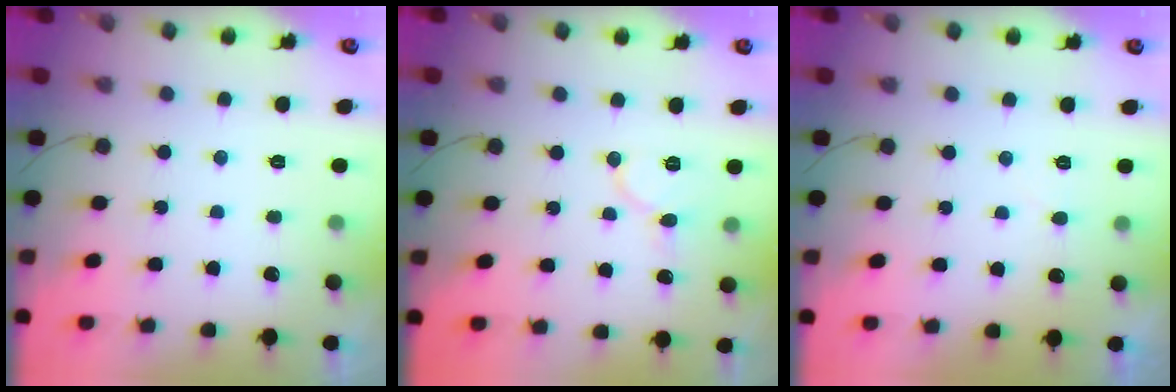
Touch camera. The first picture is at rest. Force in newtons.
{"total": 7.6, "press": 7.5, "slide": 0.8}
{"total": 3.6, "press": 3.6, "slide": 0.1}